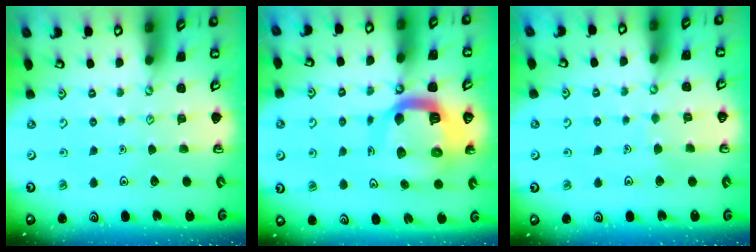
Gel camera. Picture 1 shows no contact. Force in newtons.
{"total": 15.0, "press": 14.9, "slide": 1.7}
{"total": 3.6, "press": 3.6, "slide": 0.3}